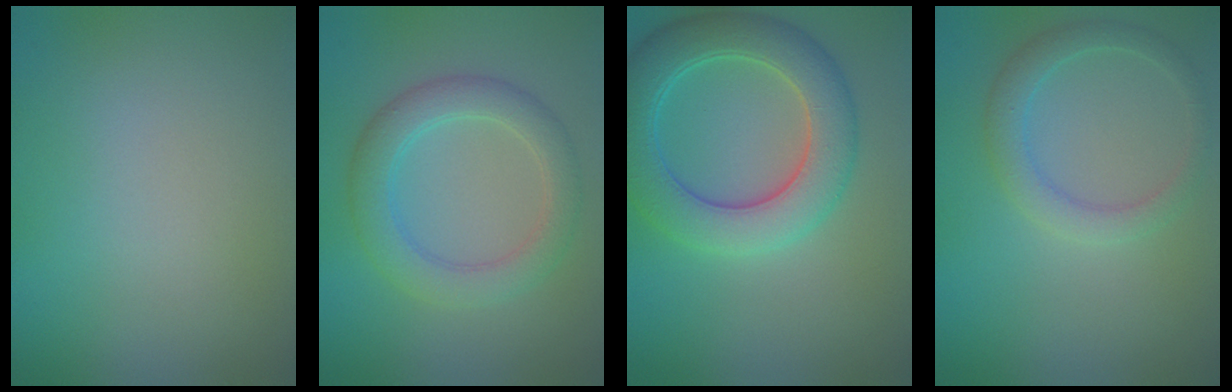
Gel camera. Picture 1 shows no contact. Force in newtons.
{"total": 4.1, "press": 4.1, "slide": 0.3}
{"total": 6.8, "press": 6.8, "slide": 0.1}
{"total": 2.5, "press": 2.5, "slide": 0.0}